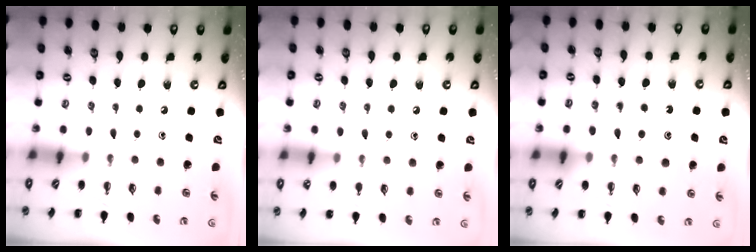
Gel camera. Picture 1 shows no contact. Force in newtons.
{"total": 5.1, "press": 4.8, "slide": 1.8}
{"total": 13.8, "press": 13.7, "slide": 1.8}